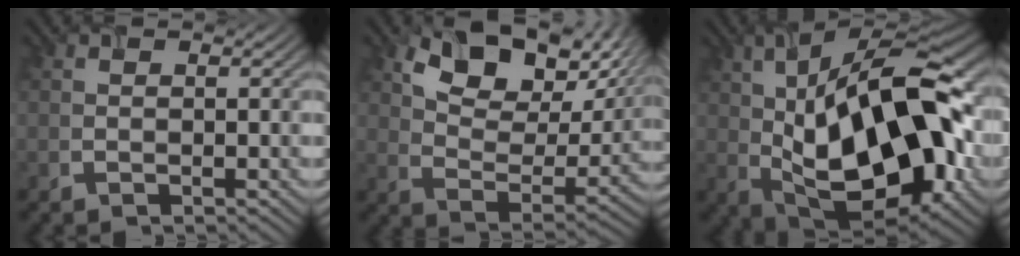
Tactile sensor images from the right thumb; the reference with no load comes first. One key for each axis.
{"total": 13.1, "fx": 8.0, "fy": 6.5, "fz": 7.9, "tx": -0.136, "ty": -0.008, "tz": 0.140}
{"total": 18.7, "fx": 0.5, "fy": 9.6, "fz": 16.0, "tx": -0.264, "ty": 0.007, "tz": 0.001}